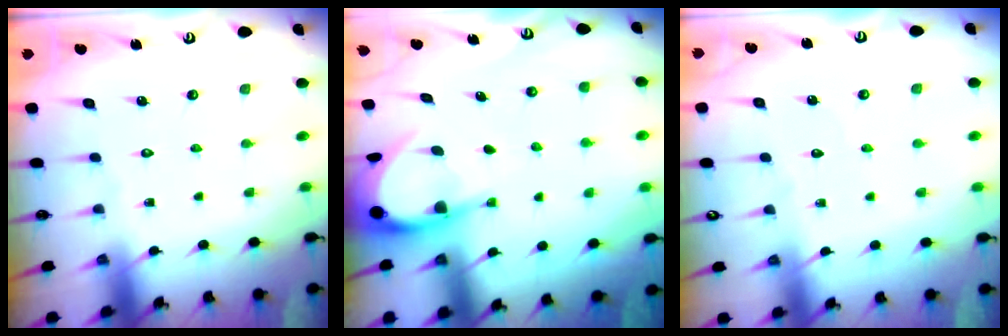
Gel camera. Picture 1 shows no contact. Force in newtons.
{"total": 4.8, "press": 4.8, "slide": 0.5}
{"total": 2.1, "press": 2.1, "slide": 0.1}